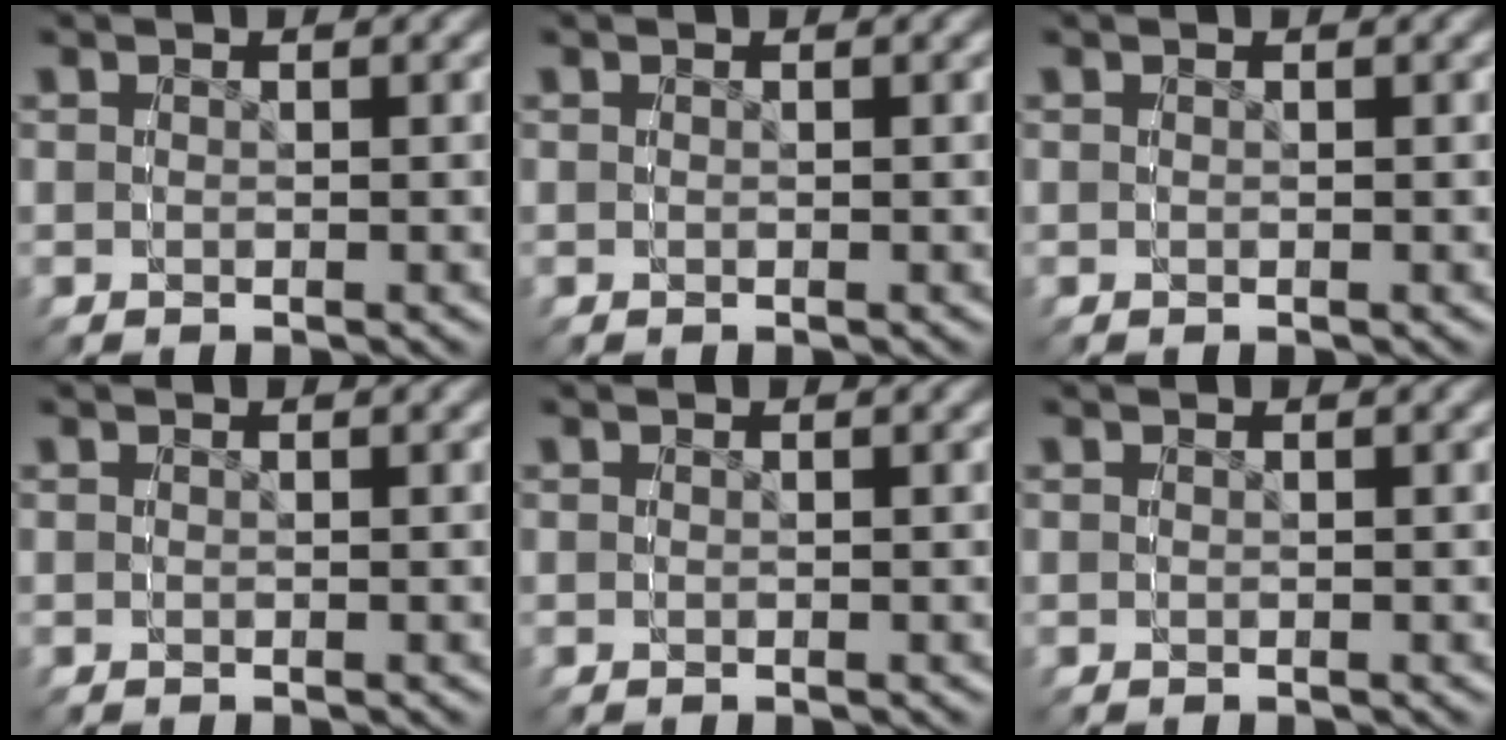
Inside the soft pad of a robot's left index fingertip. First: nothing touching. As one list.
[{"total": 0.0}, {"total": 0.0}, {"total": 0.0}, {"total": 0.0}, {"total": 0.0}]